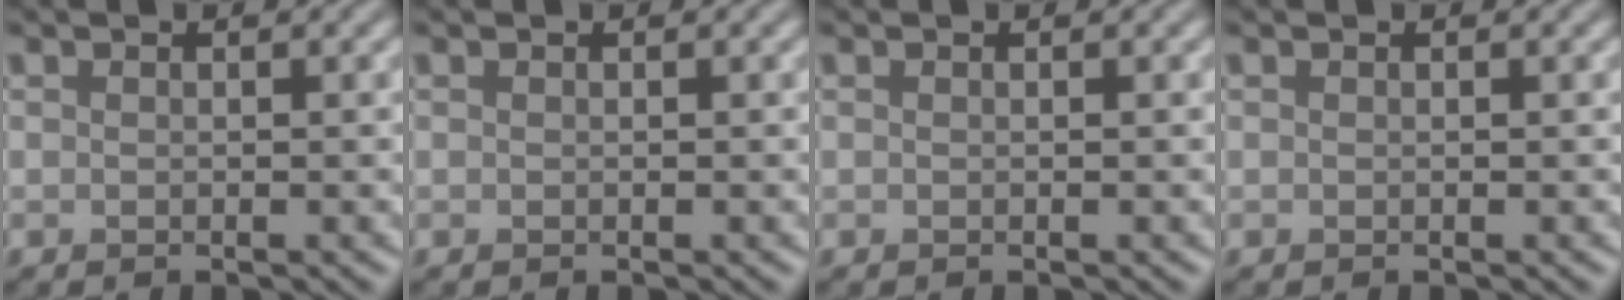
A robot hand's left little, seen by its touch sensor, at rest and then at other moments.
{"total": 0.0}
{"total": 0.0}
{"total": 0.0}